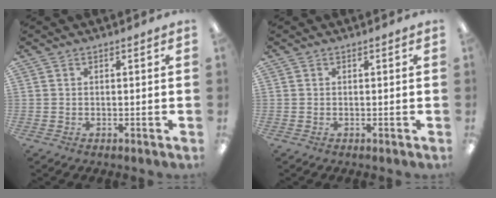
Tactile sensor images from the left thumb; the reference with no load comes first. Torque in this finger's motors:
{"motor_torque": [0.00, 0.00, 0.10, -0.10, 0.00]}